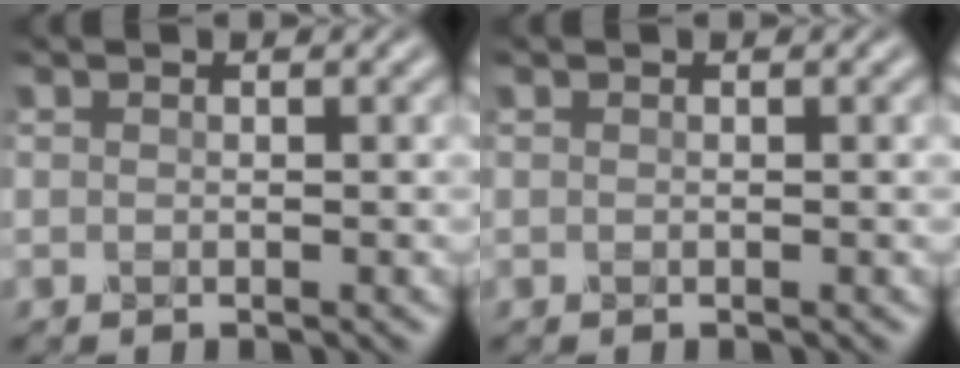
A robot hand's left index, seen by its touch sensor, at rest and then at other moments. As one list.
[{"total": 0.0}]